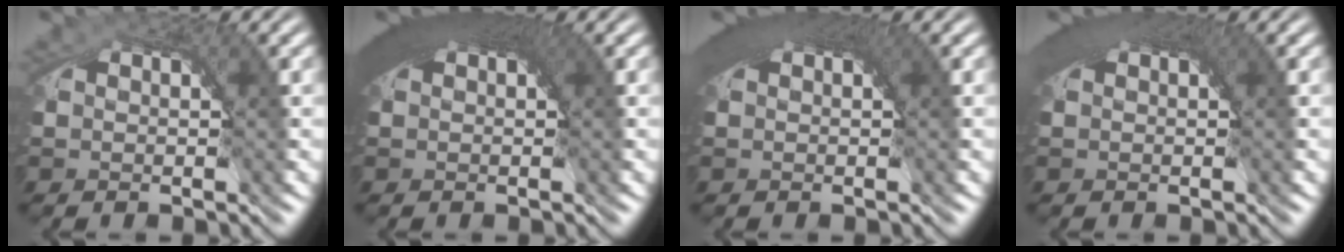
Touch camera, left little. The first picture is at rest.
{"total": 6.3, "force": [1.9, 2.3, 5.6], "torque": [-0.068, 0.017, 0.020]}
{"total": 4.7, "force": [1.6, 1.6, 4.1], "torque": [-0.050, 0.013, 0.019]}
{"total": 4.1, "force": [1.4, 1.4, 3.6], "torque": [-0.043, 0.010, 0.017]}